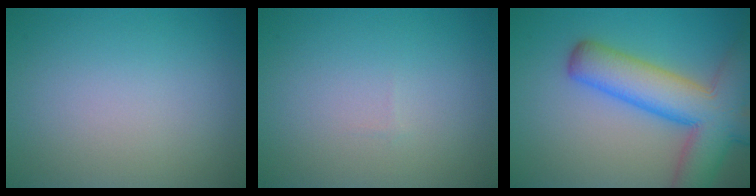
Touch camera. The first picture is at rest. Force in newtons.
{"total": 0.0}
{"total": 10.0, "press": 10.0, "slide": 0.6}